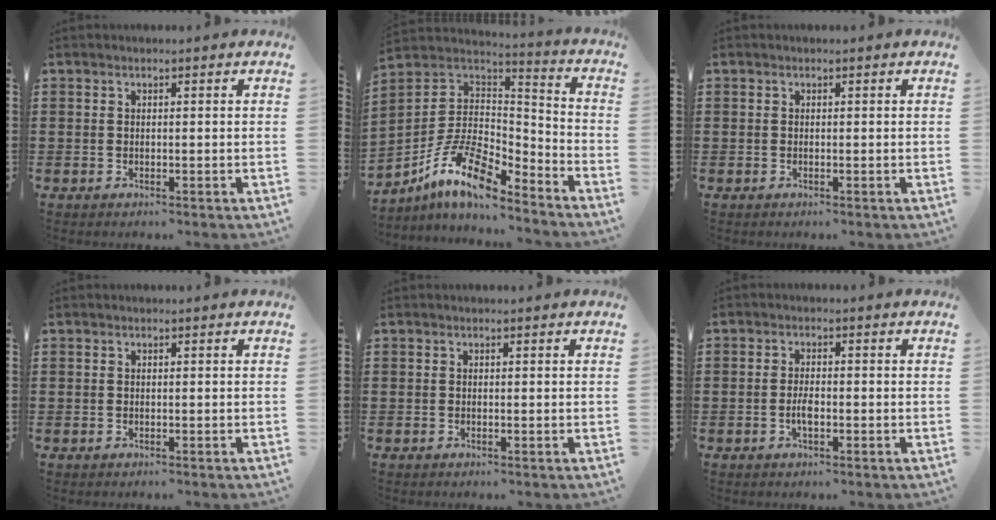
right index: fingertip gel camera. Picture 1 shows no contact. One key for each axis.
{"total": 12.8, "fx": -8.2, "fy": 4.7, "fz": 8.6, "tx": -0.184, "ty": 0.009, "tz": -0.160}
{"total": 0.0}
{"total": 0.0}
{"total": 0.0}
{"total": 2.6, "fx": -0.8, "fy": 0.7, "fz": 2.4, "tx": -0.050, "ty": -0.002, "tz": -0.017}